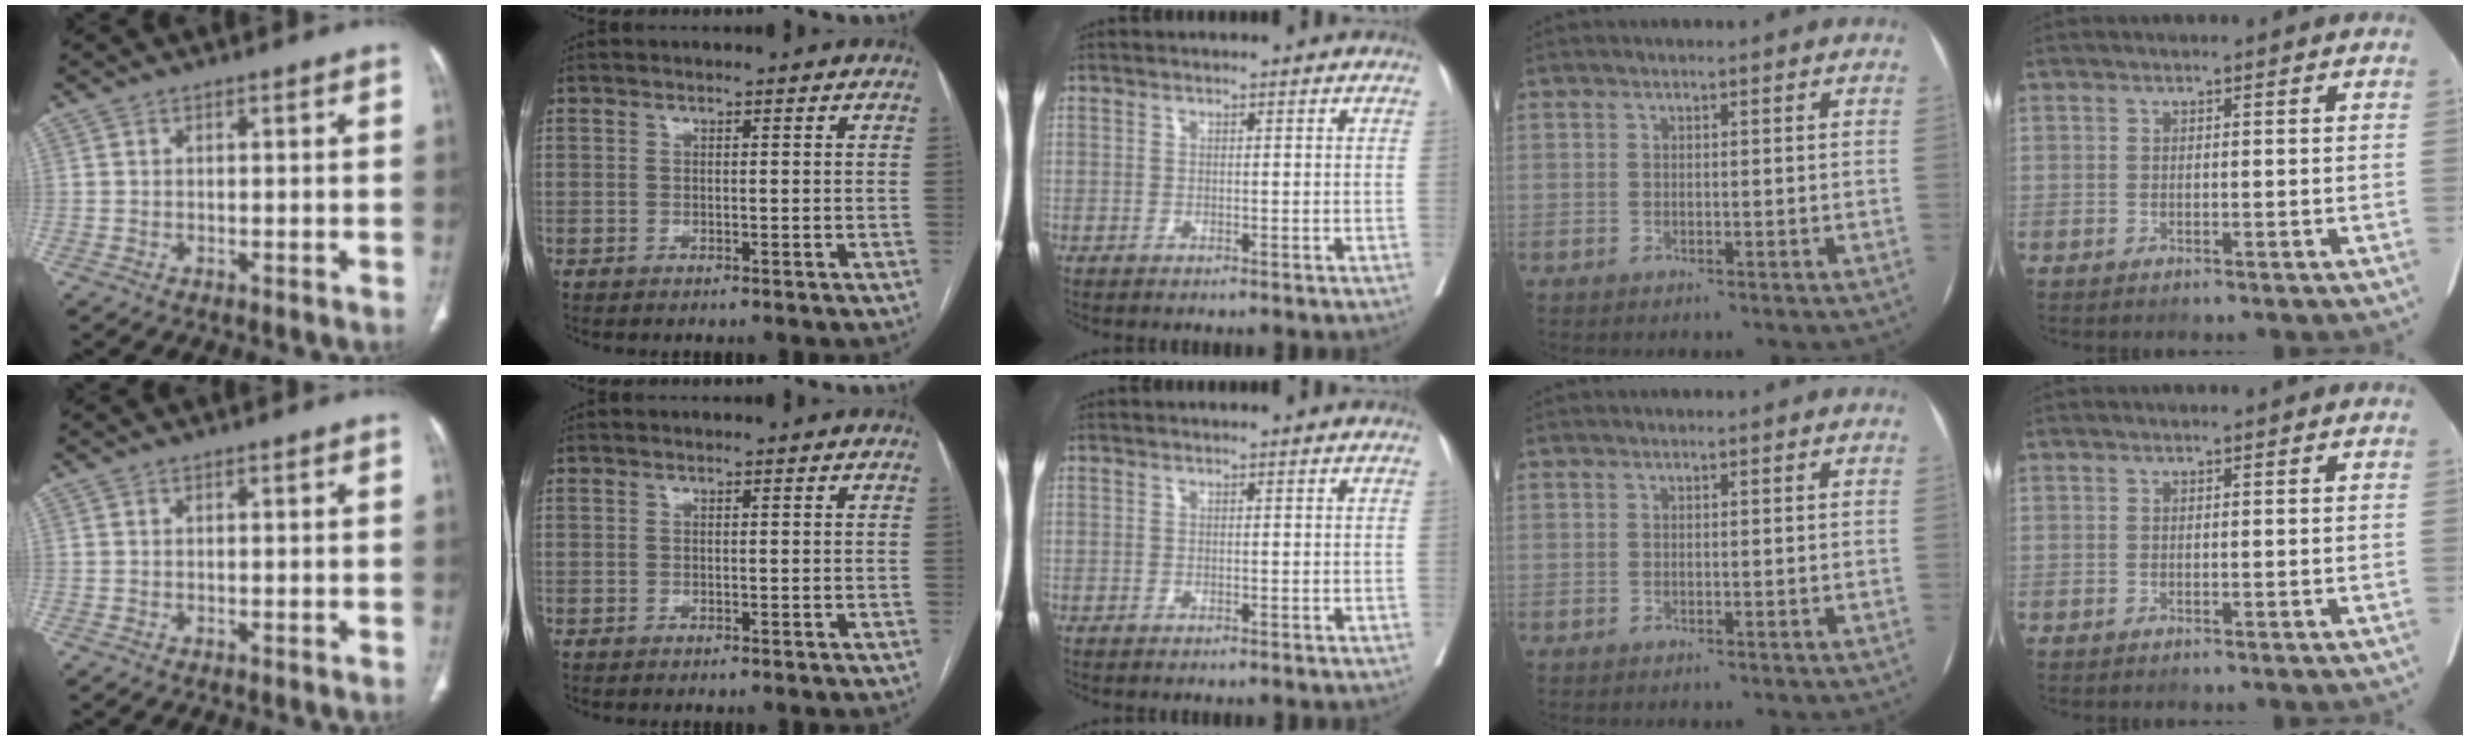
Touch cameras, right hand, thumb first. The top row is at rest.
{}